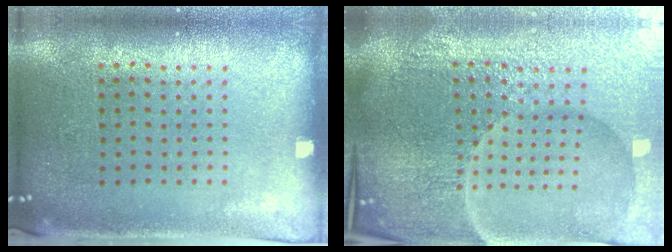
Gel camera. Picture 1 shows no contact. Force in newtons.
{"total": 6.5, "press": 5.8, "slide": 2.9}